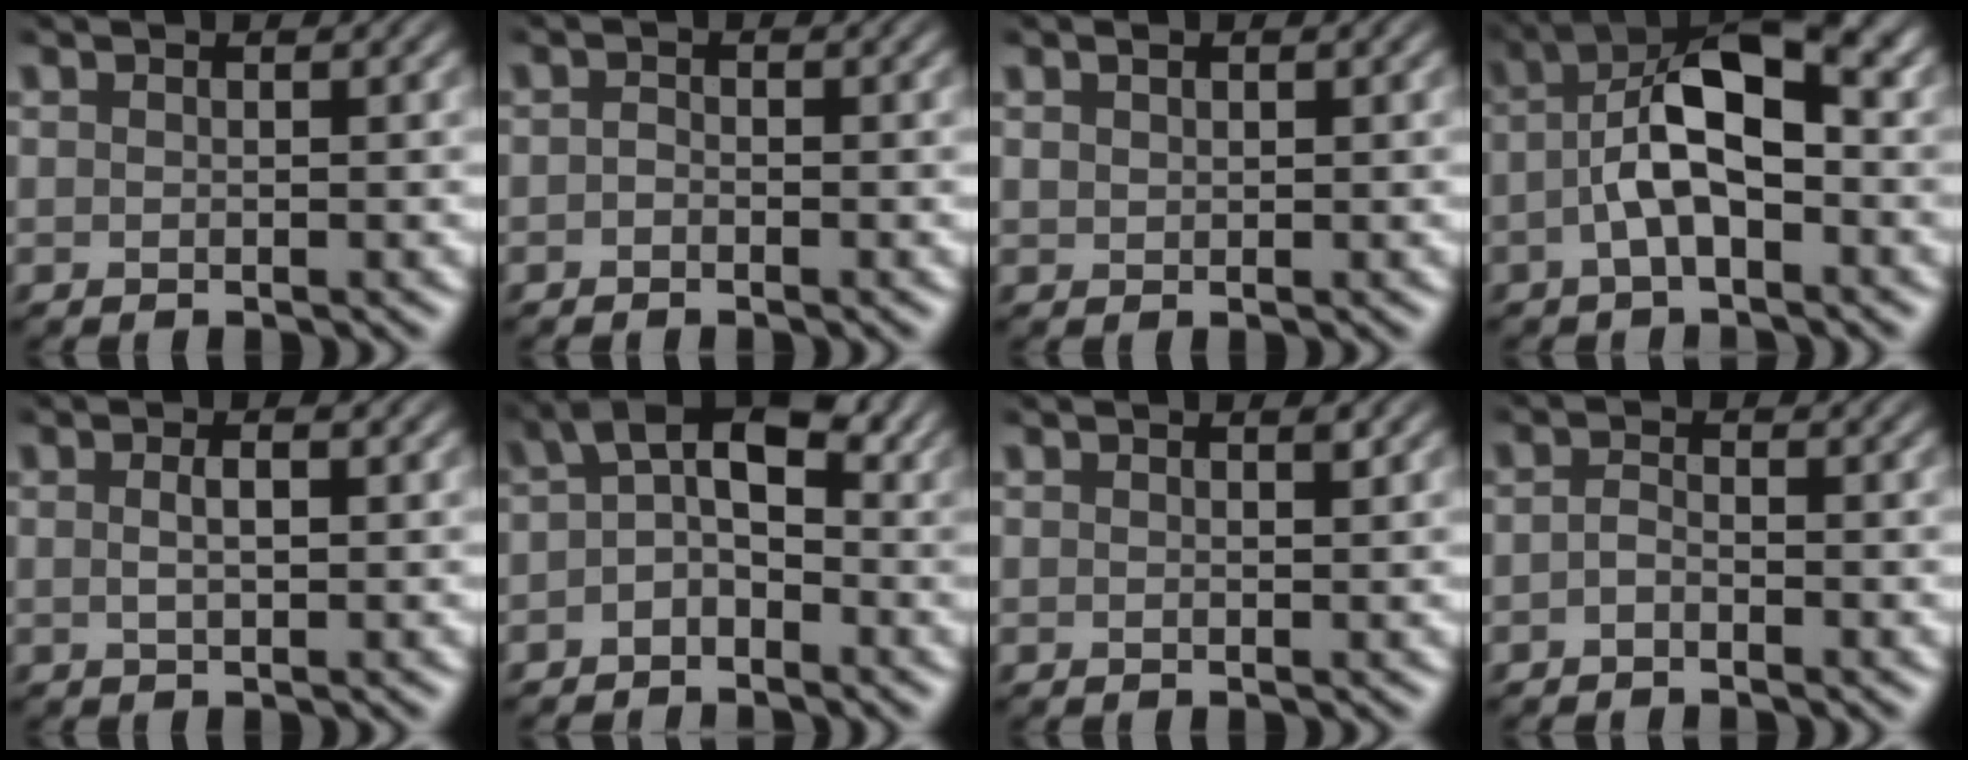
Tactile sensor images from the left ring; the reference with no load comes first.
{"total": 0.7, "force": [-0.4, 0.4, 0.3], "torque": [-0.006, -0.001, -0.009]}
{"total": 1.0, "force": [0.6, 0.6, 0.5], "torque": [-0.010, 0.002, 0.011]}
{"total": 6.9, "force": [-0.5, 2.8, 6.3], "torque": [-0.119, 0.018, -0.020]}
{"total": 1.6, "force": [0.4, 0.5, 1.5], "torque": [-0.018, -0.010, 0.004]}
{"total": 3.4, "force": [-0.4, 2.0, 2.7], "torque": [-0.037, 0.016, -0.018]}
{"total": 0.6, "force": [0.3, 0.0, 0.5], "torque": [-0.006, -0.002, 0.002]}
{"total": 1.0, "force": [-0.6, 0.4, 0.6], "torque": [-0.015, 0.002, -0.015]}